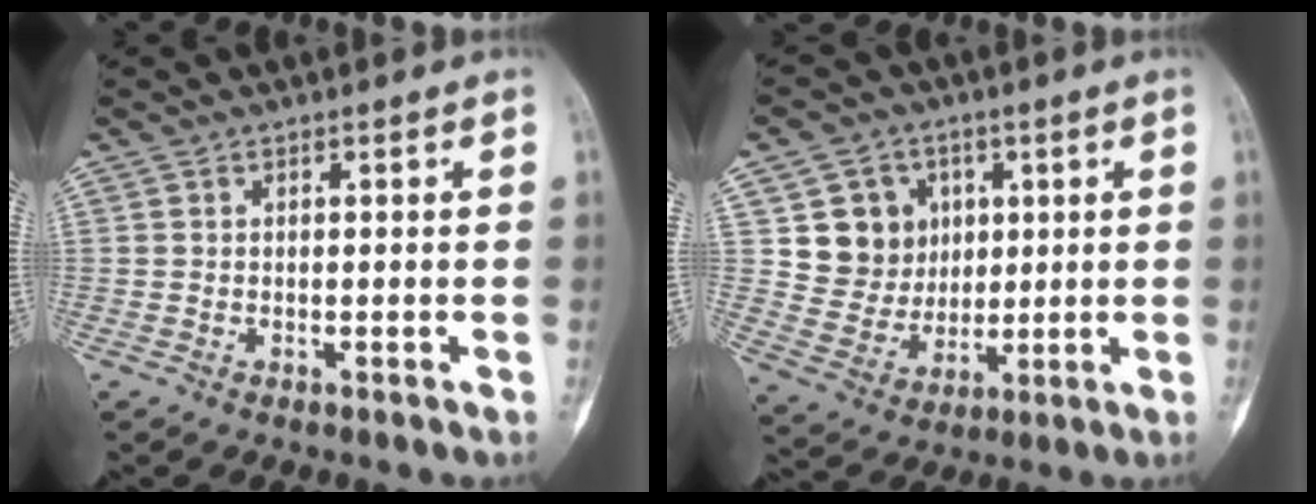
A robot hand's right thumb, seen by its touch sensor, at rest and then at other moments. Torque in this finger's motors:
{"motor_torque": [1.01, 0.81, 0.28, -0.14, 0.01]}